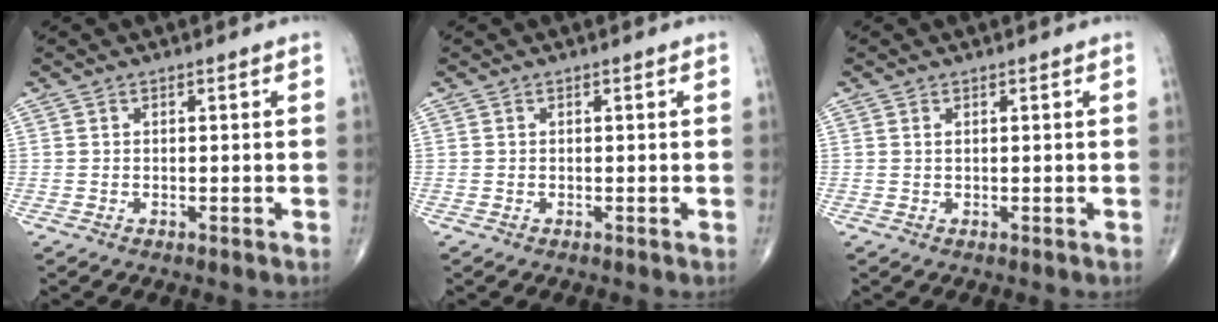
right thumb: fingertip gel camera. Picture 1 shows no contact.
{"total": 0.0}
{"total": 0.0}